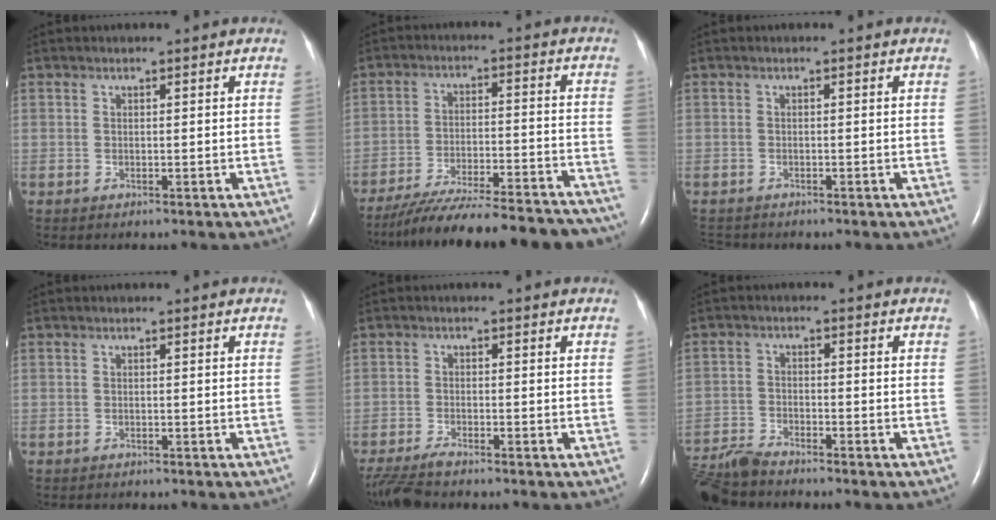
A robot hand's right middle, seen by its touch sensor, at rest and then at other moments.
{"total": 22.9, "force": [-20.6, 3.1, 9.3], "torque": [-0.123, -0.016, -0.291]}
{"total": 2.2, "force": [-2.1, 0.7, 0.3], "torque": [-0.006, -0.008, -0.031]}
{"total": 1.5, "force": [-1.3, 0.5, 0.5], "torque": [-0.013, -0.003, -0.014]}
{"total": 5.6, "force": [-5.0, 0.3, 2.5], "torque": [-0.050, -0.021, -0.091]}
{"total": 6.9, "force": [-6.7, 0.4, 1.9], "torque": [-0.036, -0.019, -0.123]}